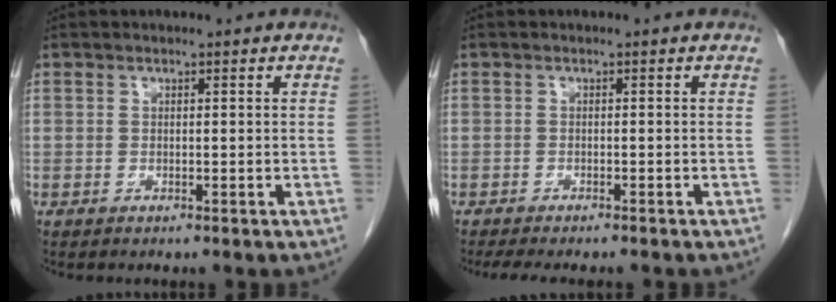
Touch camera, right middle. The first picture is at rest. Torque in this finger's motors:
{"motor_torque": [0.59, -0.44, 0.03, 0.03]}